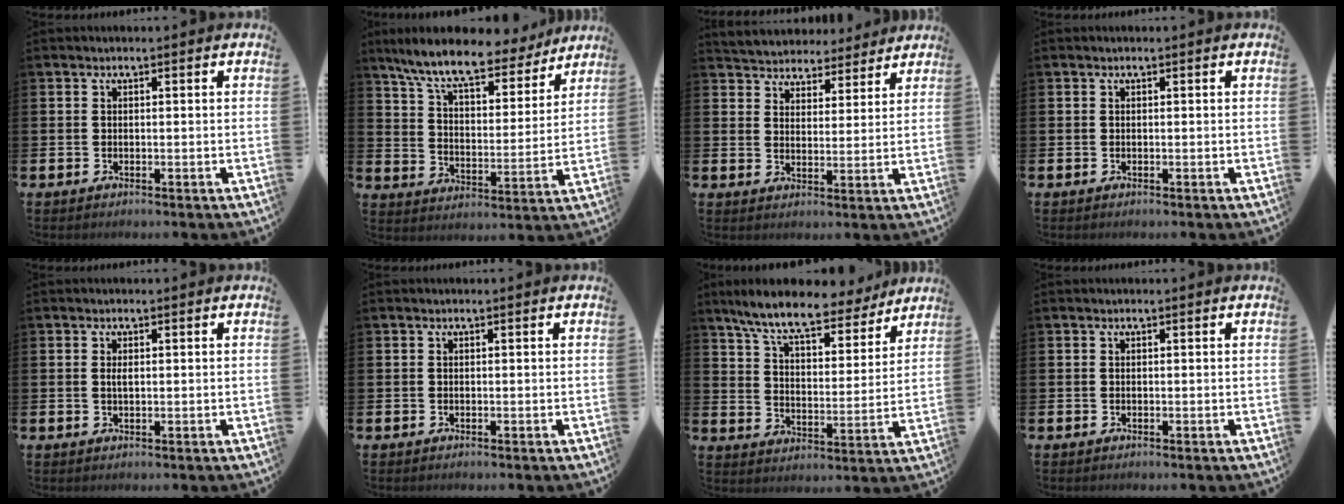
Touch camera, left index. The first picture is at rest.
{"total": 10.6, "force": [9.3, 2.2, 4.8], "torque": [-0.125, -0.051, 0.159]}
{"total": 4.8, "force": [4.6, 1.3, -0.5], "torque": [-0.018, -0.033, 0.082]}
{"total": 0.0}
{"total": 1.0, "force": [0.3, 0.4, 0.9], "torque": [-0.013, 0.000, 0.002]}
{"total": 0.0}
{"total": 10.0, "force": [8.8, 1.8, 4.3], "torque": [-0.114, -0.043, 0.152]}
{"total": 0.0}